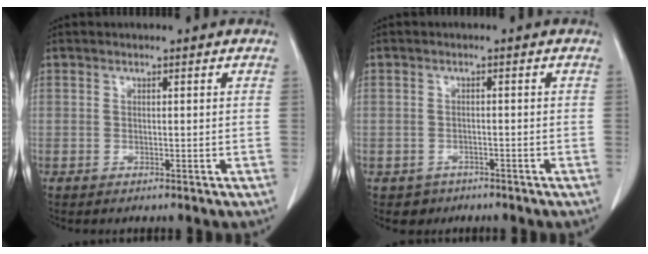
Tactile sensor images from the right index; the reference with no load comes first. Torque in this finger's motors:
{"motor_torque": [-0.43, -0.06, -1.05, -0.21]}